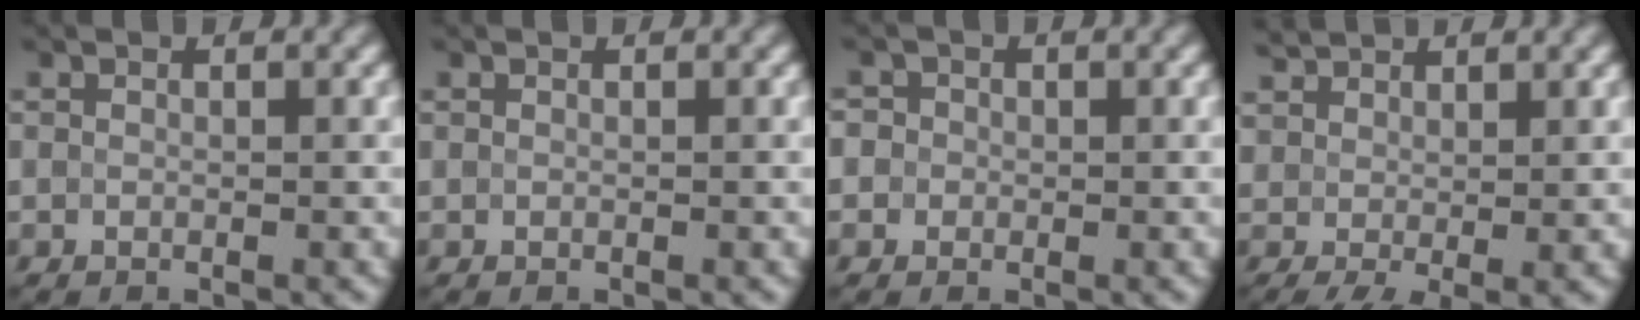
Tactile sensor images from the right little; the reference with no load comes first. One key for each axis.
{"total": 0.0}
{"total": 2.7, "fx": 0.8, "fy": 2.3, "fz": 1.1, "tx": 0.000, "ty": 0.024, "tz": -0.010}
{"total": 3.7, "fx": 0.7, "fy": 2.5, "fz": 2.7, "tx": -0.069, "ty": 0.001, "tz": 0.014}